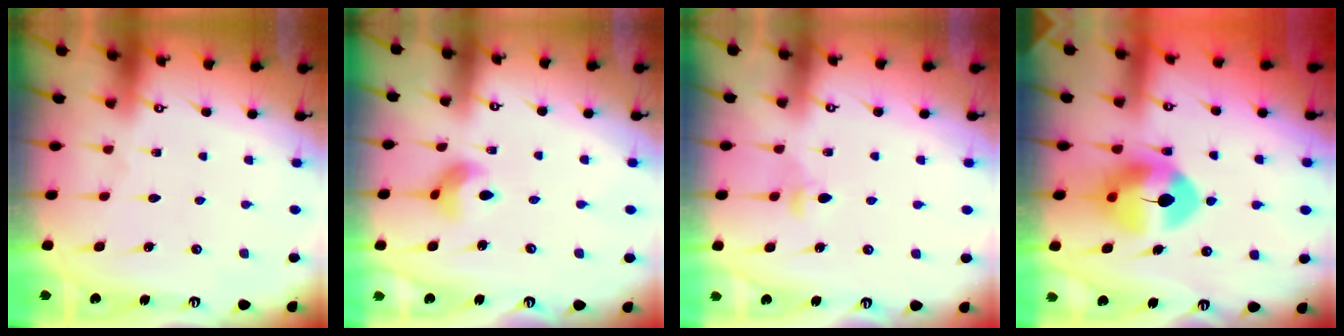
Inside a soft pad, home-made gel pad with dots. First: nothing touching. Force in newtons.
{"total": 7.0, "press": 7.0, "slide": 0.5}
{"total": 3.2, "press": 3.1, "slide": 0.7}
{"total": 9.8, "press": 9.7, "slide": 1.3}